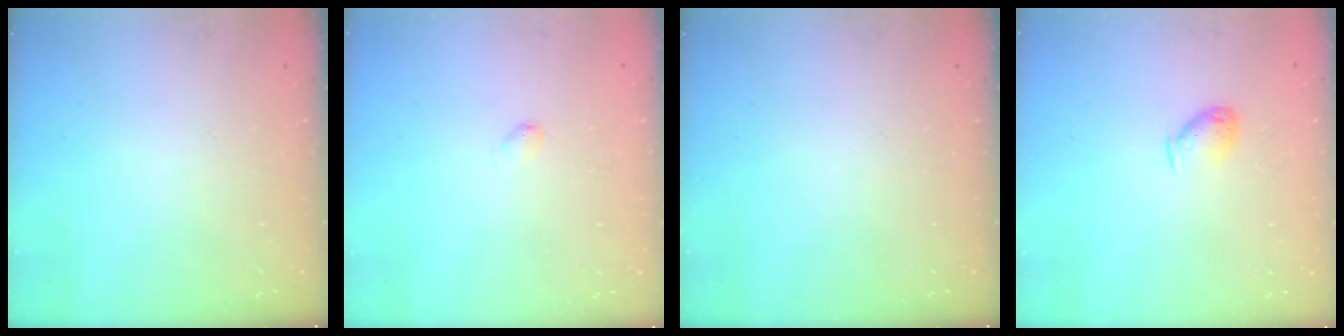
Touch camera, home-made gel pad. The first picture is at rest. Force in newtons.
{"total": 2.5, "press": 2.5, "slide": 0.4}
{"total": 0.0}
{"total": 6.2, "press": 6.1, "slide": 0.5}